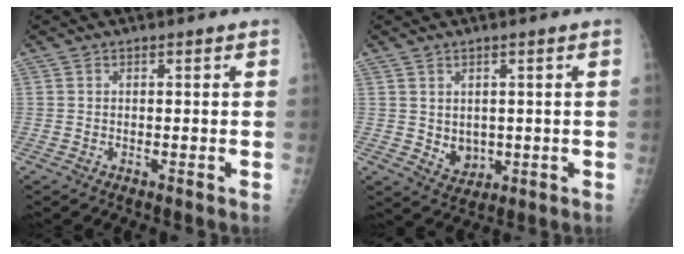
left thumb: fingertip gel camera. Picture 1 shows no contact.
{"total": 4.1, "force": [0.3, 3.4, 2.4], "torque": [-0.022, -0.010, 0.020]}